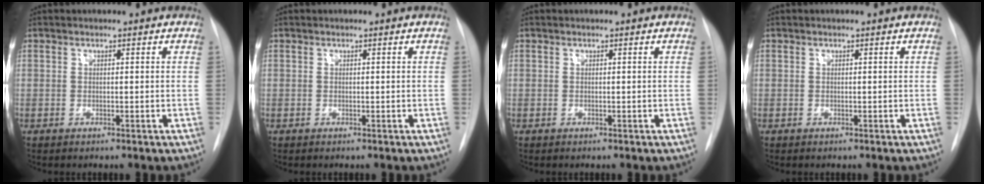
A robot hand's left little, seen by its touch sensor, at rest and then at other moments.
{"total": 0.0}
{"total": 0.0}
{"total": 0.0}